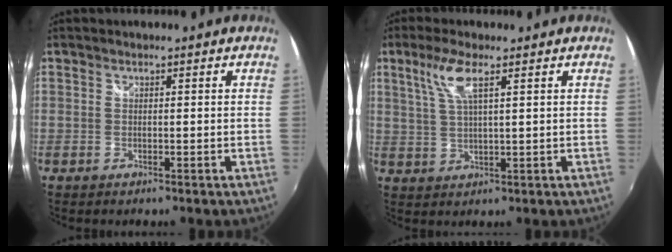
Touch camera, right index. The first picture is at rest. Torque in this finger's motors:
{"motor_torque": [0.68, 0.34, 0.32, 0.08]}